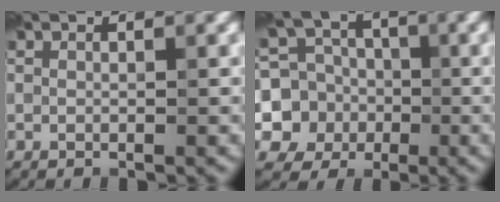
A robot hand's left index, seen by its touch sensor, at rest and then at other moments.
{"total": 8.0, "force": [-1.2, 7.6, 2.1], "torque": [-0.044, 0.010, -0.050]}